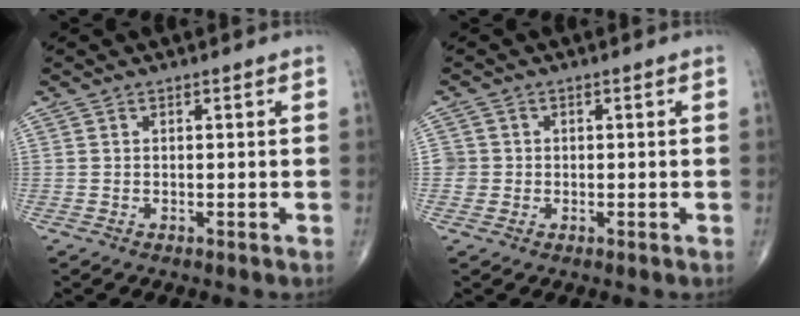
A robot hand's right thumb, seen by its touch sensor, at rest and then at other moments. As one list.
[{"total": 2.3, "force": [-0.2, 2.2, 0.0], "torque": [0.017, 0.008, -0.004]}]